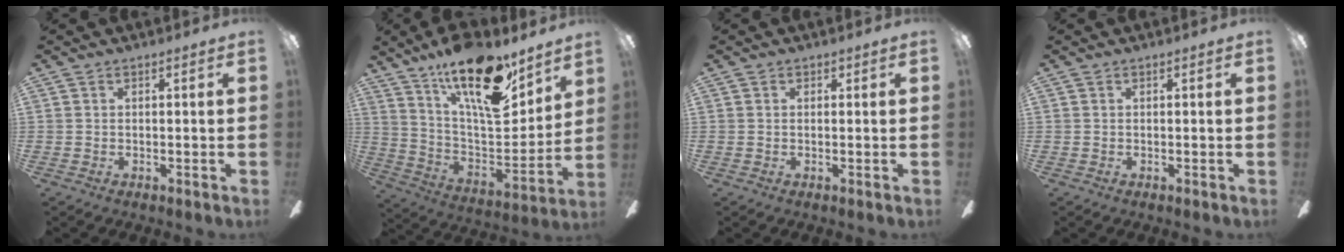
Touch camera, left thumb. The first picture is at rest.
{"total": 22.9, "force": [15.2, 8.2, 15.0], "torque": [-0.248, -0.094, 0.260]}
{"total": 0.9, "force": [0.5, 0.6, 0.3], "torque": [0.001, -0.001, 0.007]}
{"total": 0.0}